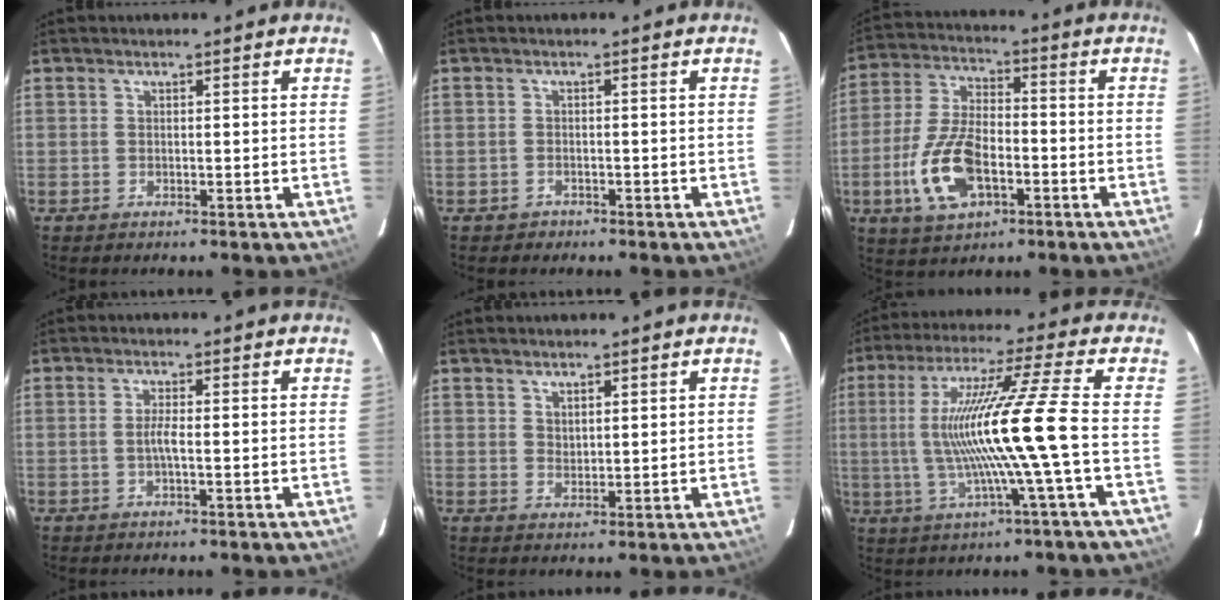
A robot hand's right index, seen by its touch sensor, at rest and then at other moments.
{"total": 1.8, "force": [-1.1, 1.4, 0.1], "torque": [-0.007, 0.004, -0.011]}
{"total": 13.7, "force": [-4.7, 7.0, 10.7], "torque": [-0.233, 0.001, -0.083]}
{"total": 2.0, "force": [-0.4, -0.1, 2.0], "torque": [-0.038, 0.000, -0.010]}
{"total": 2.2, "force": [1.7, 1.0, 1.0], "torque": [-0.014, -0.001, 0.032]}
{"total": 15.2, "force": [-1.7, -2.3, 14.9], "torque": [-0.267, -0.006, -0.021]}